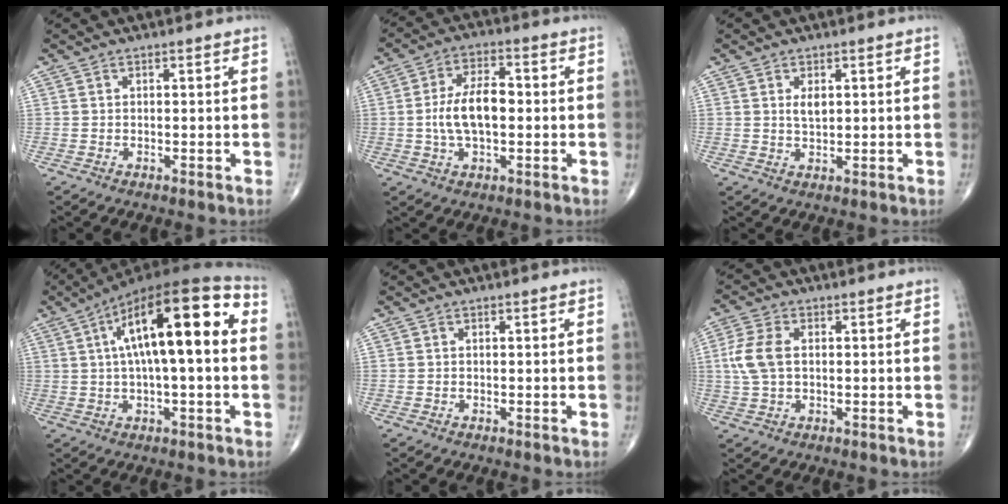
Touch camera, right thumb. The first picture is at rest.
{"total": 9.7, "force": [-0.4, 4.9, 8.4], "torque": [-0.155, 0.015, -0.011]}
{"total": 2.6, "force": [0.8, 1.3, 2.1], "torque": [-0.032, -0.007, 0.016]}
{"total": 20.7, "force": [3.3, 6.4, 19.4], "torque": [-0.310, 0.042, 0.042]}
{"total": 0.0}
{"total": 6.7, "force": [0.7, 4.0, 5.3], "torque": [-0.130, 0.010, 0.012]}